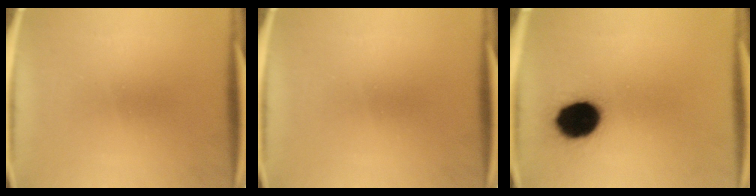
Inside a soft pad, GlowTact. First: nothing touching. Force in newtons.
{"total": 0.0}
{"total": 13.9}